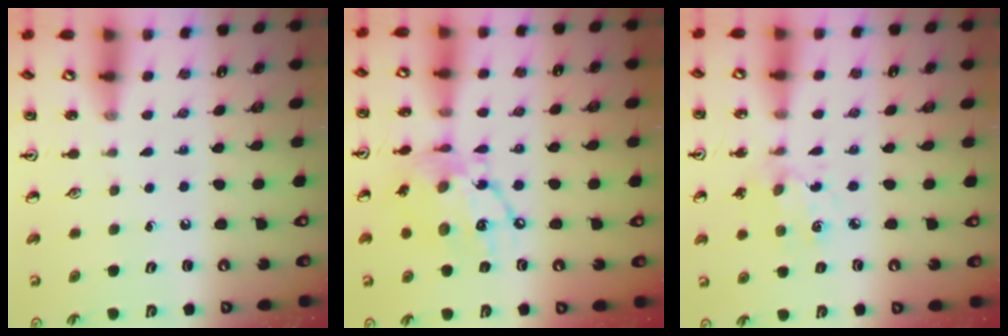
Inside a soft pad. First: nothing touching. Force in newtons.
{"total": 14.6, "press": 14.5, "slide": 1.4}
{"total": 2.6, "press": 2.4, "slide": 0.9}